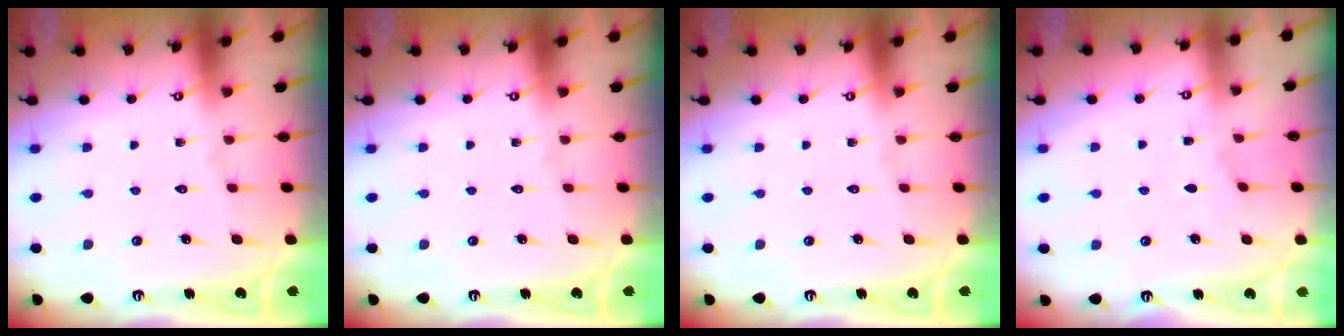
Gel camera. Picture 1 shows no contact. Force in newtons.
{"total": 0.0}
{"total": 0.0}
{"total": 1.6, "press": 1.6, "slide": 0.3}